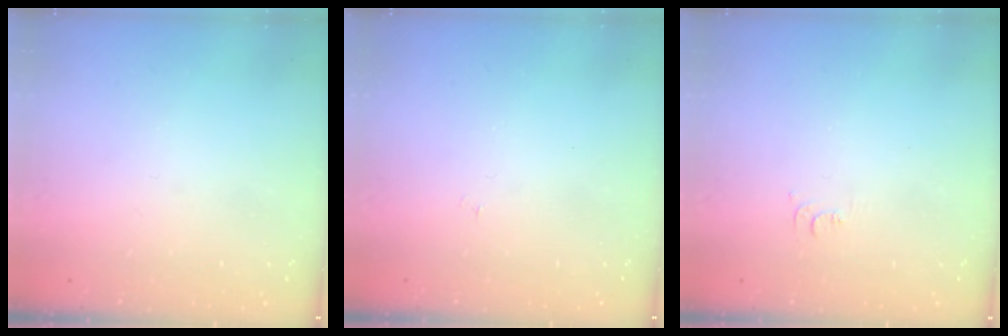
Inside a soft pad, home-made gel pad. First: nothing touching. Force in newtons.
{"total": 3.0, "press": 3.0, "slide": 0.3}
{"total": 5.7, "press": 5.7, "slide": 0.5}